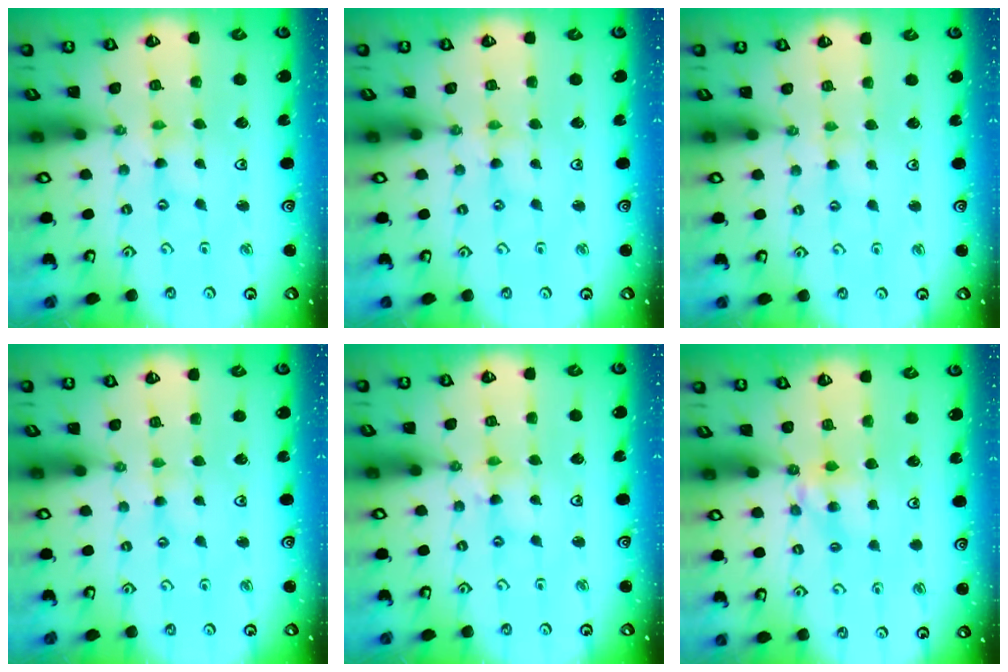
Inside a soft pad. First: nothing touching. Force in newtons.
{"total": 0.6, "press": 0.6, "slide": 0.1}
{"total": 2.1, "press": 2.1, "slide": 0.3}
{"total": 1.8, "press": 1.8, "slide": 0.4}
{"total": 3.5, "press": 3.5, "slide": 0.3}
{"total": 4.9, "press": 4.8, "slide": 0.7}